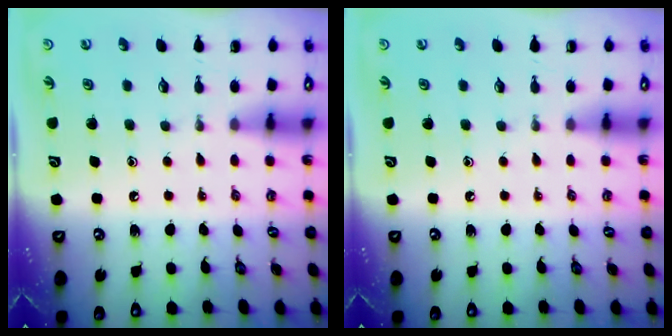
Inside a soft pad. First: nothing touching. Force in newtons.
{"total": 0.0}